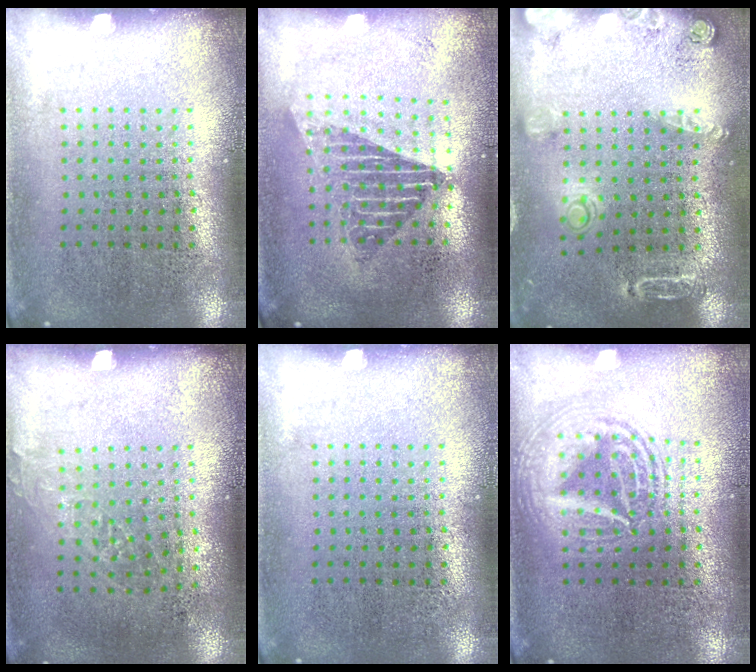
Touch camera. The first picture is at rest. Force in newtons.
{"total": 1.7, "press": 1.4, "slide": 1.0}
{"total": 1.8, "press": 1.8, "slide": 0.1}
{"total": 0.9, "press": 0.8, "slide": 0.4}
{"total": 0.0}
{"total": 2.6, "press": 2.5, "slide": 0.3}